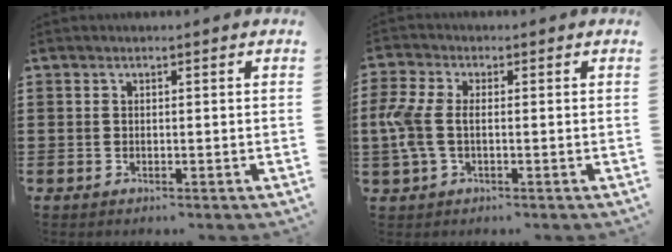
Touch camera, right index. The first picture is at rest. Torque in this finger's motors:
{"motor_torque": [1.38, 0.26, 0.43, 0.15]}